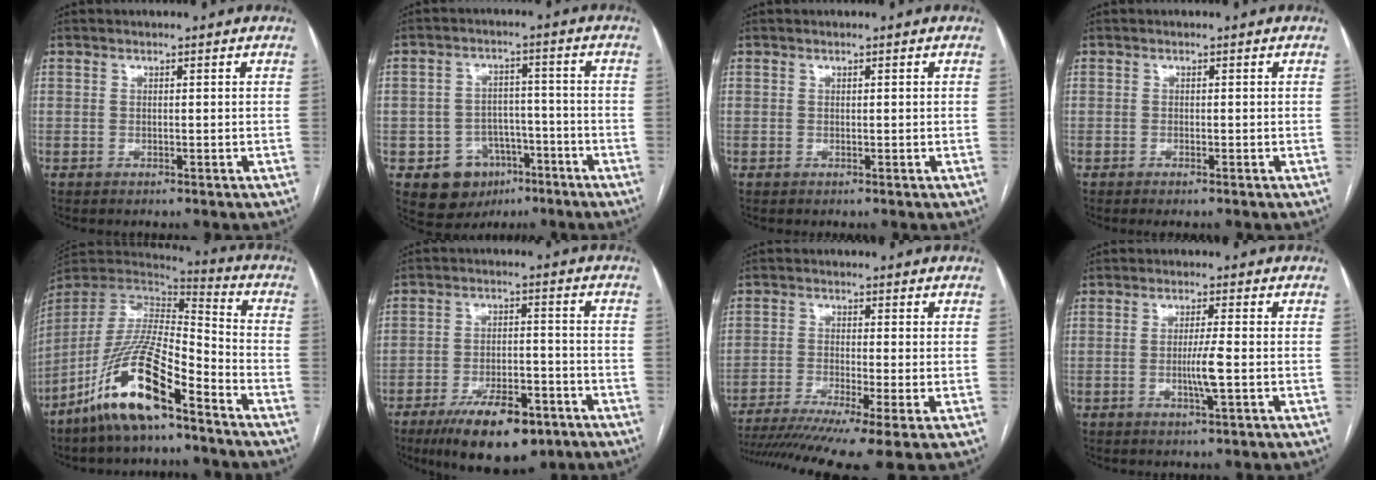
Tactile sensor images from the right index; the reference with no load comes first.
{"total": 8.3, "force": [-4.0, 6.9, 2.2], "torque": [-0.031, 0.022, -0.049]}
{"total": 0.0}
{"total": 0.7, "force": [-0.5, 0.0, 0.5], "torque": [-0.008, -0.001, -0.005]}
{"total": 16.2, "force": [-10.3, 3.3, 12.1], "torque": [-0.251, -0.009, -0.190]}
{"total": 12.8, "force": [-8.2, 4.7, 8.6], "torque": [-0.140, -0.003, -0.129]}
{"total": 14.2, "force": [-10.4, 0.0, 9.6], "torque": [-0.162, -0.028, -0.168]}
{"total": 4.0, "force": [-0.8, -0.4, 3.9], "torque": [-0.075, -0.007, -0.016]}